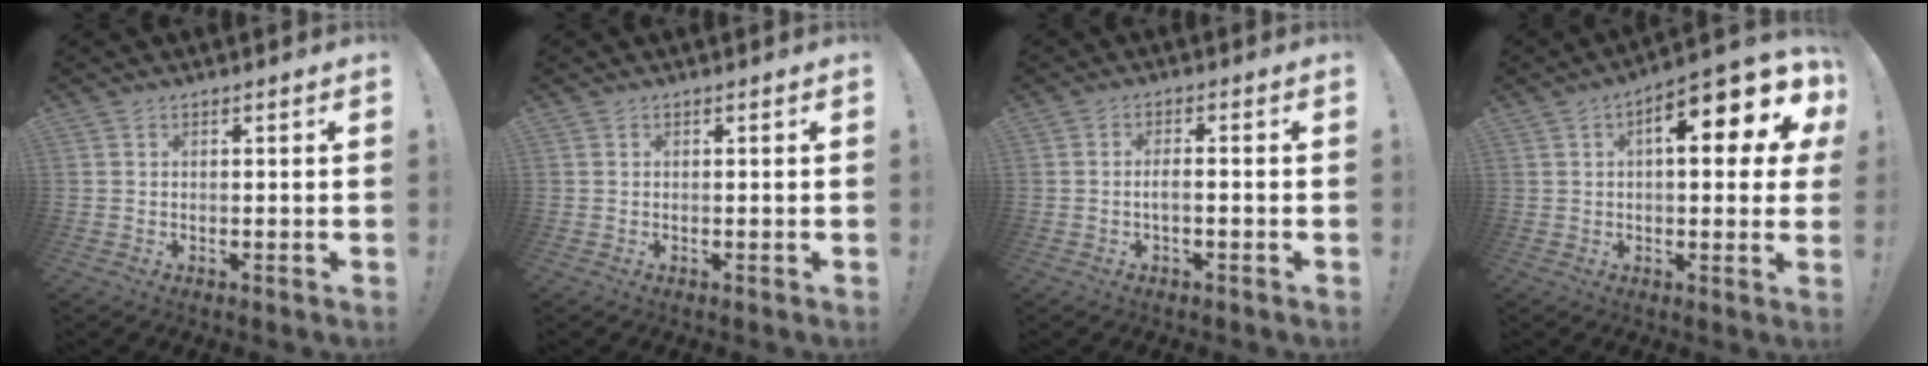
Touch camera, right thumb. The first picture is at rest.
{"total": 0.0}
{"total": 2.7, "force": [-1.1, 0.4, 2.5], "torque": [-0.057, 0.002, -0.021]}
{"total": 14.2, "force": [4.7, 4.9, 12.5], "torque": [-0.157, -0.025, 0.063]}